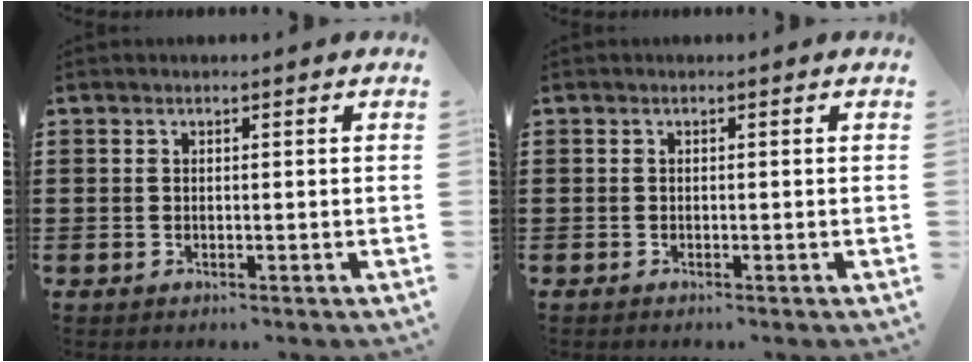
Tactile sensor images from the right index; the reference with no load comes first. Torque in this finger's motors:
{"motor_torque": [-0.49, 1.07, 0.03, 0.01]}